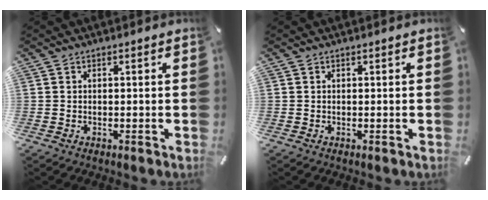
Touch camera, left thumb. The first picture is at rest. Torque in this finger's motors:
{"motor_torque": [-0.01, 0.01, -0.03, -0.01, 0.00]}